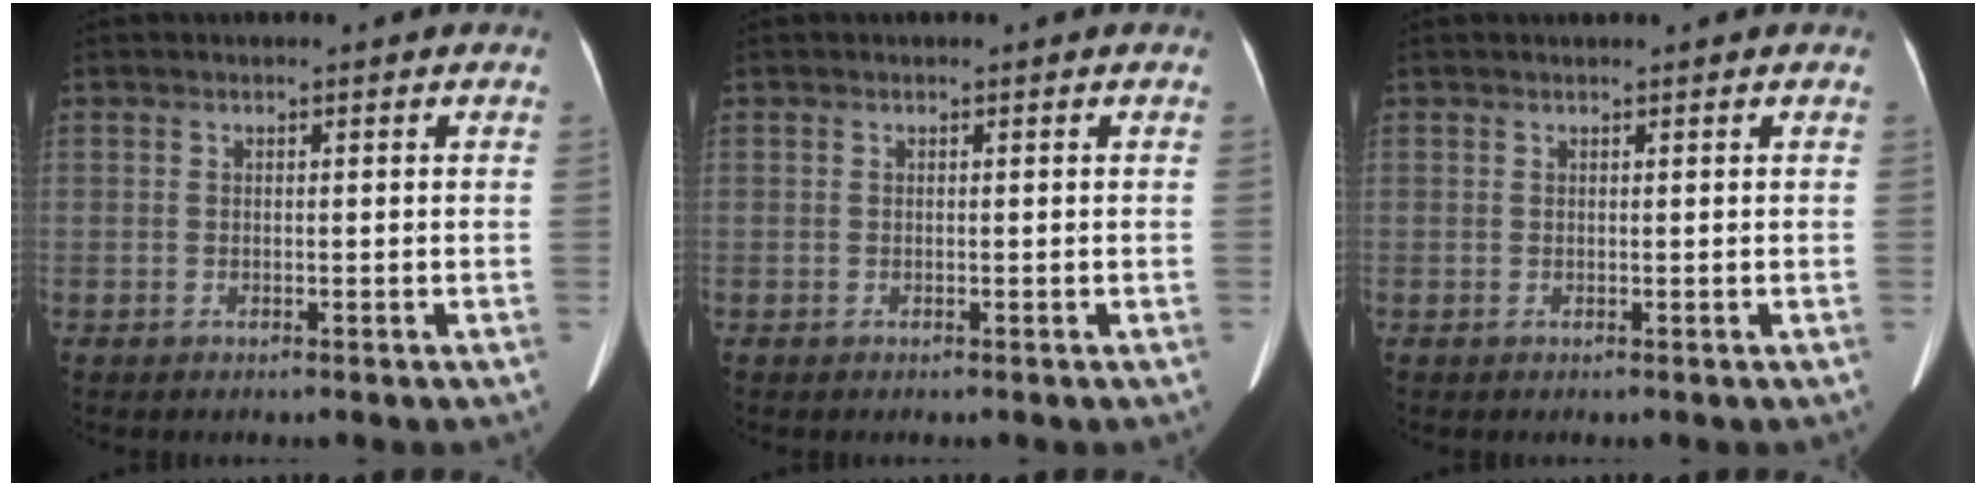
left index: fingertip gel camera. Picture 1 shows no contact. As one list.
[{"total": 0.0}, {"total": 0.9, "force": [0.8, 0.0, 0.3], "torque": [-0.004, 0.016, 0.018]}]